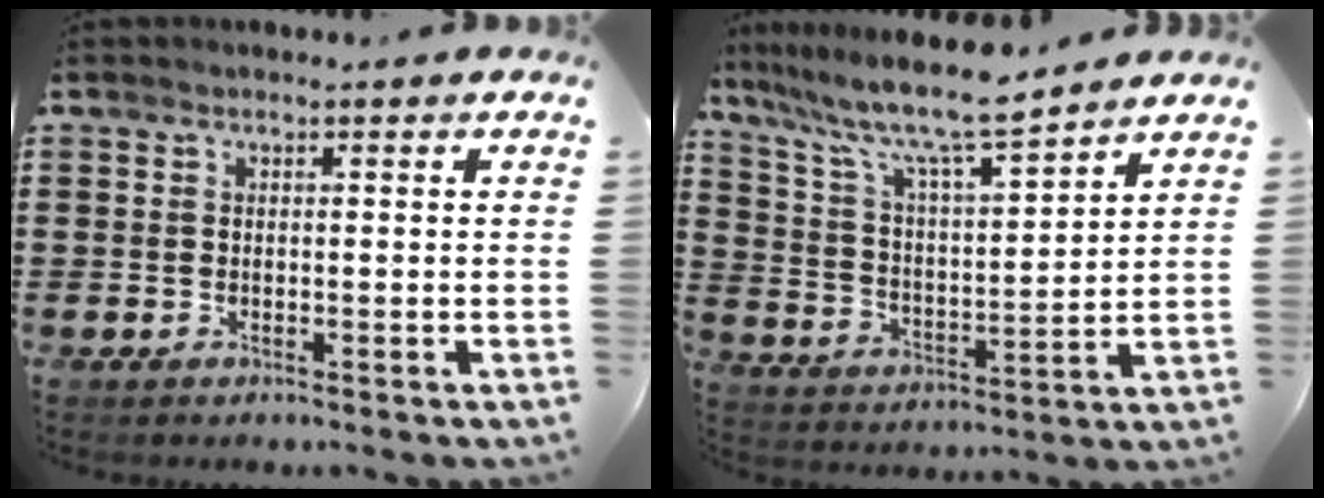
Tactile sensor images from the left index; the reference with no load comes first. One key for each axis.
{"total": 9.6, "fx": 8.0, "fy": 0.8, "fz": 5.1, "tx": -0.132, "ty": -0.045, "tz": 0.134}